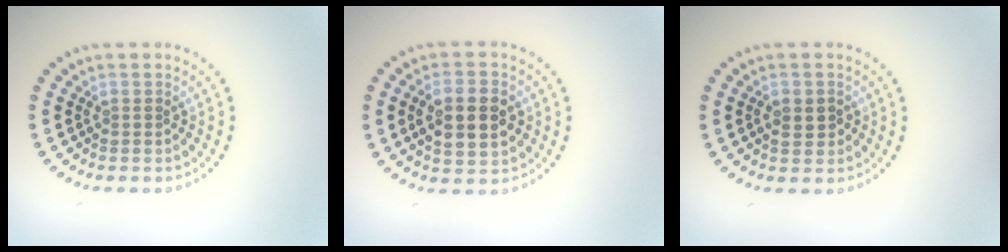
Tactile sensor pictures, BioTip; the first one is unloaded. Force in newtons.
{"total": 5.1, "press": 5.1, "slide": 0.4}
{"total": 2.2, "press": 2.2, "slide": 0.1}